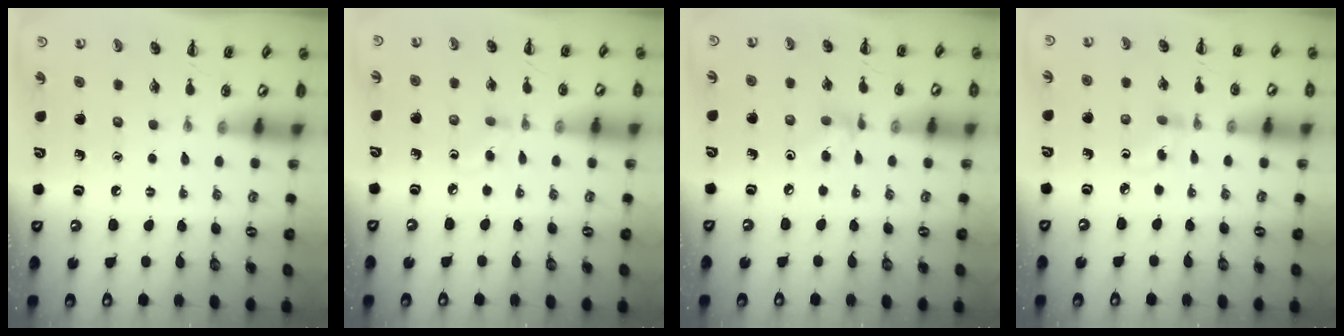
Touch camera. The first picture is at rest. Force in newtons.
{"total": 2.9, "press": 2.7, "slide": 1.0}
{"total": 4.8, "press": 4.6, "slide": 1.2}
{"total": 2.8, "press": 2.5, "slide": 1.2}